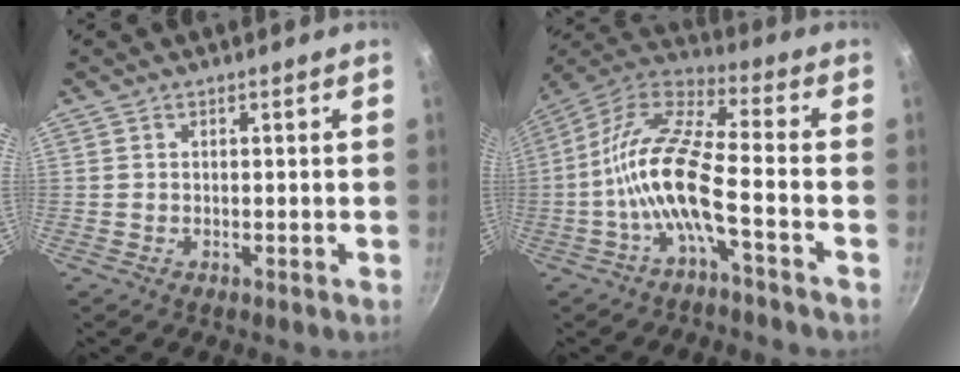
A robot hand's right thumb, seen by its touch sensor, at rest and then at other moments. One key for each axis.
{"total": 14.8, "fx": -4.2, "fy": 3.6, "fz": 13.7, "tx": -0.296, "ty": 0.054, "tz": -0.089}